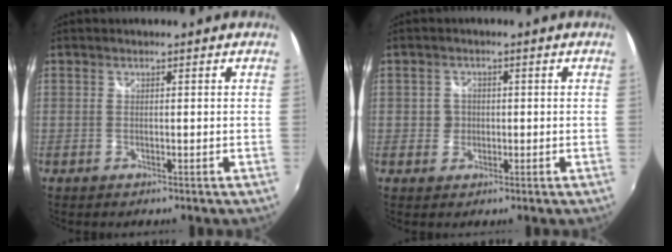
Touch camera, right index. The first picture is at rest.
{"total": 2.5, "force": [-0.3, 2.5, 0.4], "torque": [-0.005, 0.003, -0.007]}